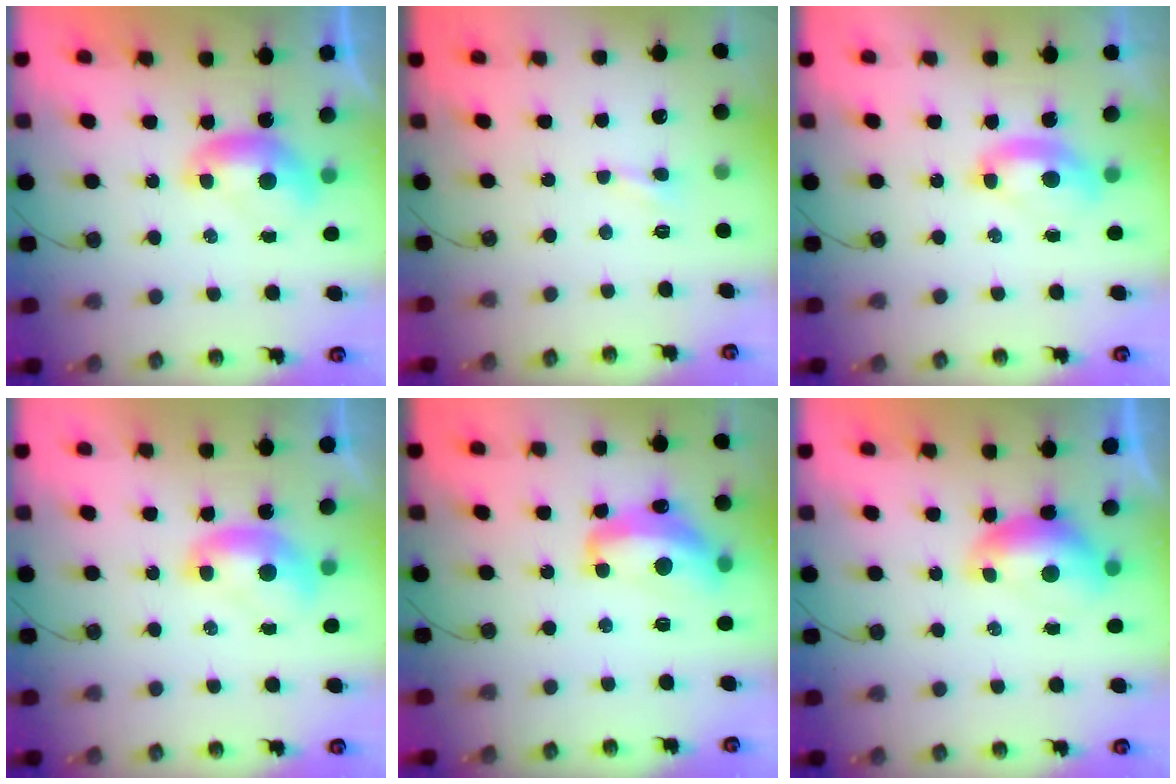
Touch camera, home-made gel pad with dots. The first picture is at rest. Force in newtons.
{"total": 0.9, "press": 0.8, "slide": 0.4}
{"total": 2.4, "press": 2.3, "slide": 0.7}
{"total": 1.2, "press": 1.2, "slide": 0.0}
{"total": 9.1, "press": 9.1, "slide": 0.7}
{"total": 0.0}